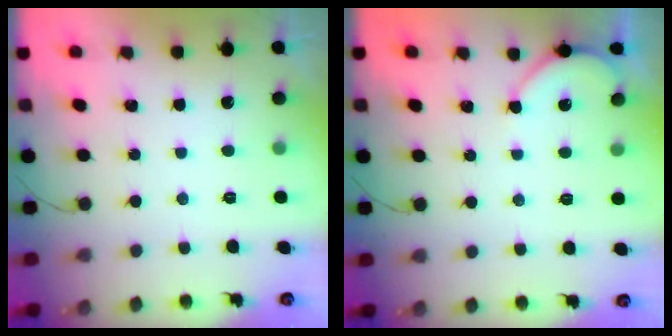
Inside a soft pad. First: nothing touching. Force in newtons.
{"total": 4.6, "press": 4.6, "slide": 0.5}